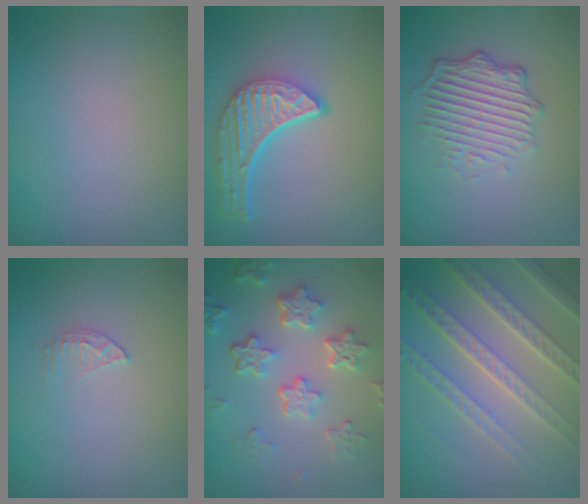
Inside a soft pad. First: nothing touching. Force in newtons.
{"total": 5.1, "press": 3.8, "slide": 3.3}
{"total": 5.0, "press": 3.5, "slide": 3.5}
{"total": 1.3, "press": 1.3, "slide": 0.1}
{"total": 5.5, "press": 4.2, "slide": 3.6}
{"total": 7.8, "press": 5.4, "slide": 5.6}